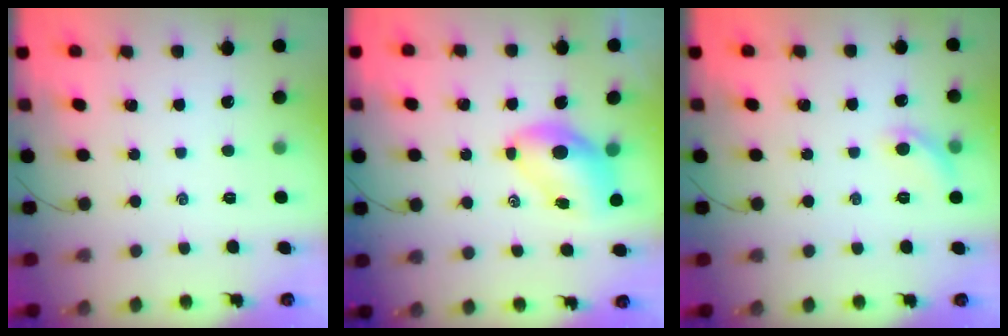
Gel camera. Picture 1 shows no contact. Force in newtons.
{"total": 7.5, "press": 7.3, "slide": 2.0}
{"total": 6.7, "press": 6.7, "slide": 1.0}